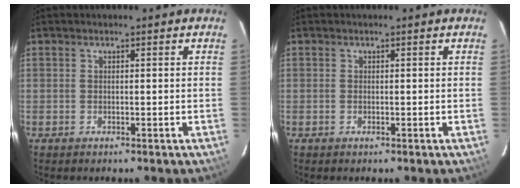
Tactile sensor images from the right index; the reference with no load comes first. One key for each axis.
{"total": 0.0}